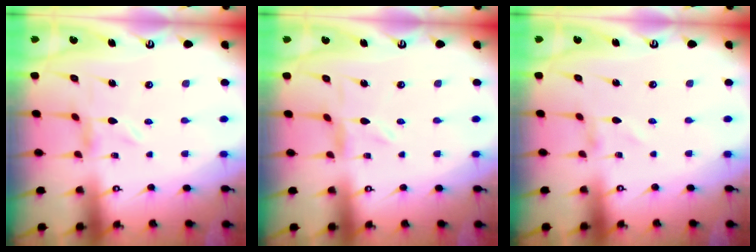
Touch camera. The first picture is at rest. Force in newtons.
{"total": 0.0}
{"total": 1.0, "press": 1.0, "slide": 0.1}